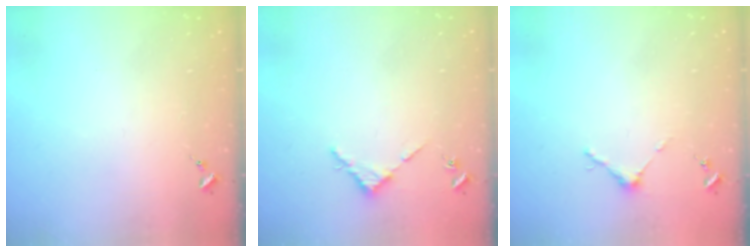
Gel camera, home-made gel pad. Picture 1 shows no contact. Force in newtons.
{"total": 2.7, "press": 2.7, "slide": 0.3}
{"total": 3.7, "press": 3.7, "slide": 0.3}